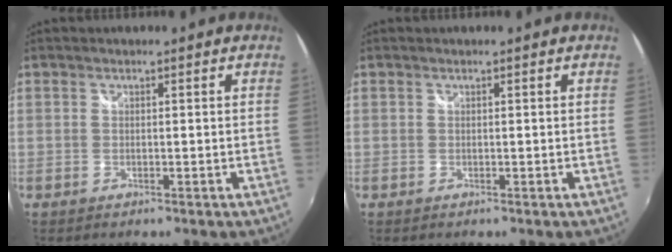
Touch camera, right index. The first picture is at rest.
{"total": 0.0}